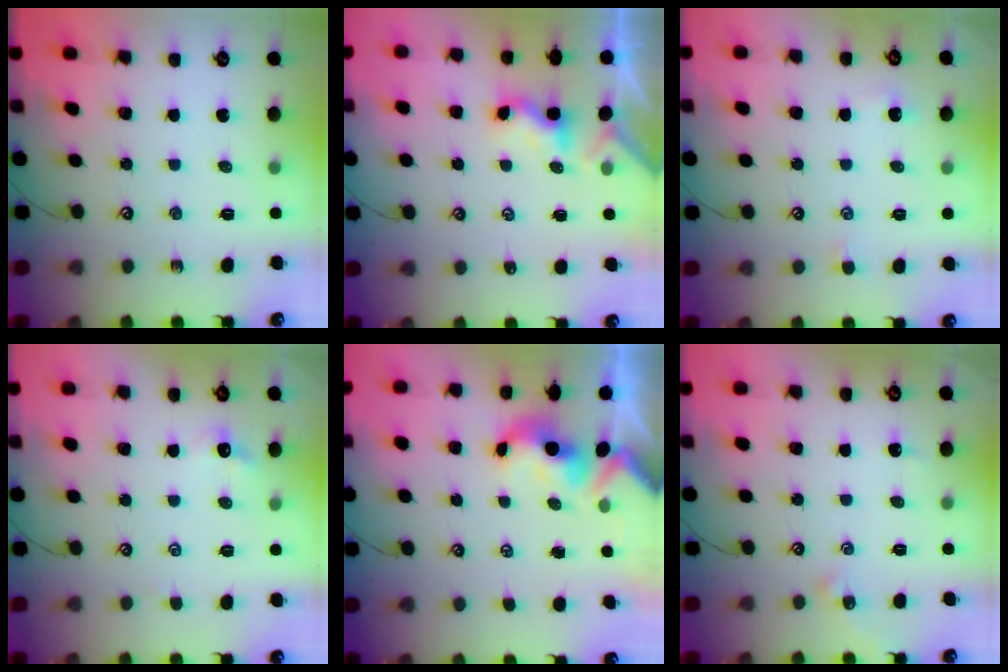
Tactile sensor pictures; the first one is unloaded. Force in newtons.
{"total": 1.4, "press": 1.3, "slide": 0.4}
{"total": 1.8, "press": 1.7, "slide": 0.4}
{"total": 0.7, "press": 0.2, "slide": 0.7}
{"total": 1.6, "press": 1.4, "slide": 0.7}
{"total": 2.2, "press": 2.1, "slide": 0.5}